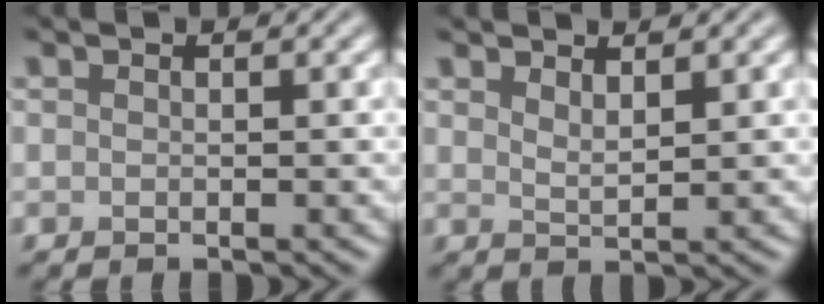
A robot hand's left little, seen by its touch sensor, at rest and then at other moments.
{"total": 1.6, "force": [1.4, 0.3, 0.8], "torque": [-0.015, -0.002, 0.026]}